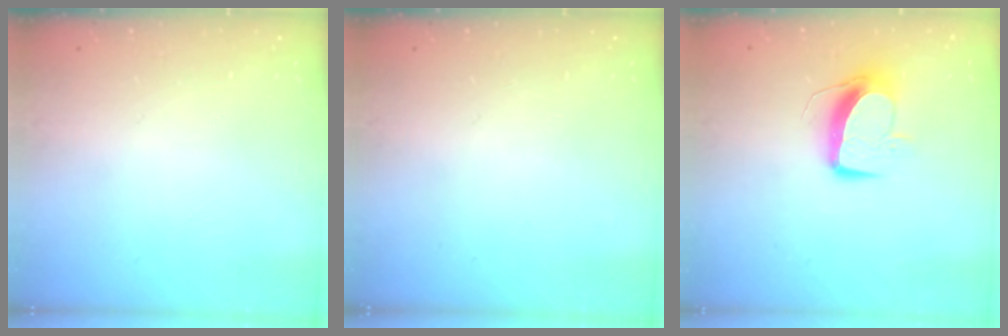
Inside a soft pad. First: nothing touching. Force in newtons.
{"total": 0.0}
{"total": 9.8, "press": 9.7, "slide": 1.0}